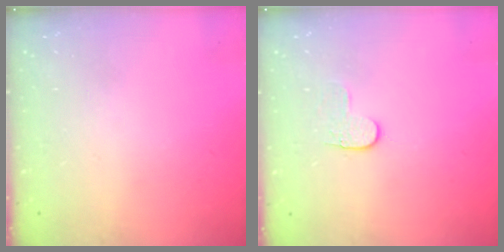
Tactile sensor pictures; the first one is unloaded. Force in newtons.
{"total": 3.8, "press": 3.8, "slide": 0.5}